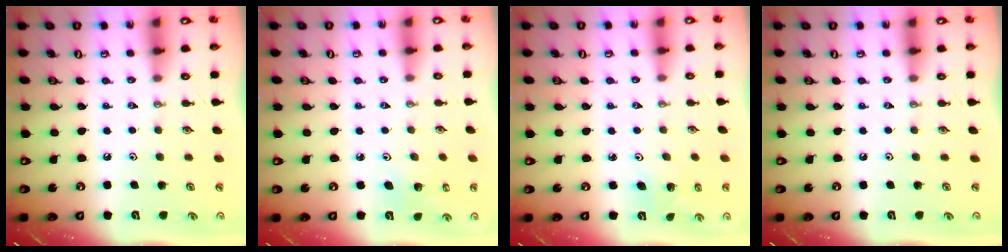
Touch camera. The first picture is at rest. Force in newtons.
{"total": 4.0, "press": 3.9, "slide": 0.9}
{"total": 3.1, "press": 3.1, "slide": 0.2}
{"total": 0.0}